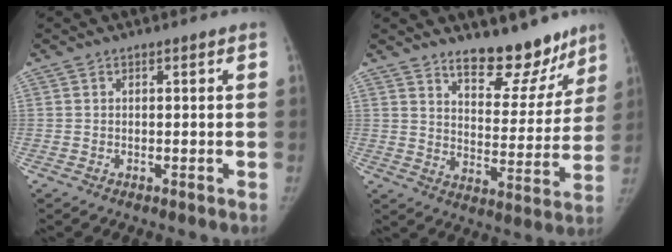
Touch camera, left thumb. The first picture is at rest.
{"total": 13.7, "force": [11.0, 5.7, 6.1], "torque": [-0.028, -0.085, 0.164]}